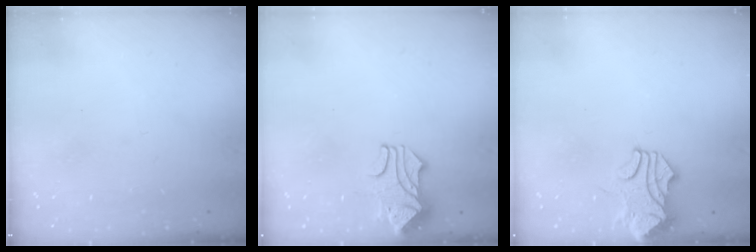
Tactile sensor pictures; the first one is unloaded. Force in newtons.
{"total": 1.6, "press": 1.3, "slide": 1.0}
{"total": 1.8, "press": 1.7, "slide": 0.7}